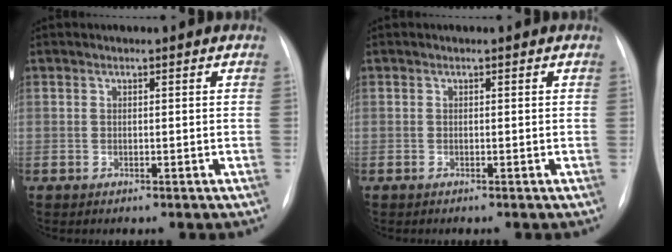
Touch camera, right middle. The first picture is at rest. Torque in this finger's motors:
{"motor_torque": [-0.64, -0.40, -0.03, 0.00]}